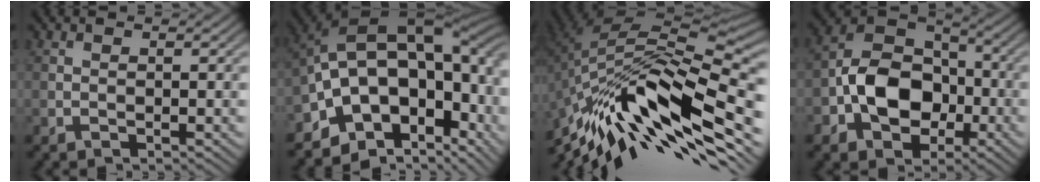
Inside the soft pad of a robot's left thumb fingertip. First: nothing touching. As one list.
[{"total": 17.0, "force": [-2.0, 11.1, 12.6], "torque": [-0.192, -0.024, -0.006]}, {"total": 16.6, "force": [-8.1, 5.9, 13.2], "torque": [-0.249, 0.007, -0.159]}, {"total": 10.6, "force": [-3.0, 7.6, 6.7], "torque": [-0.131, 0.003, -0.073]}]